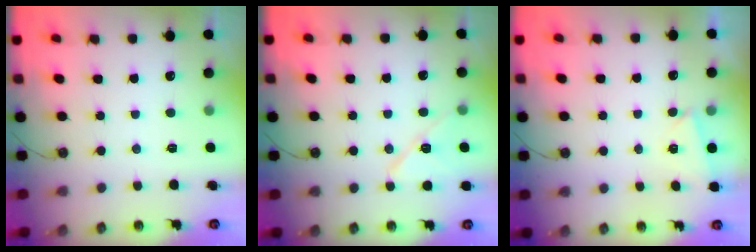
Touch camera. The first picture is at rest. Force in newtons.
{"total": 10.3, "press": 10.1, "slide": 1.6}
{"total": 2.5, "press": 1.6, "slide": 1.9}